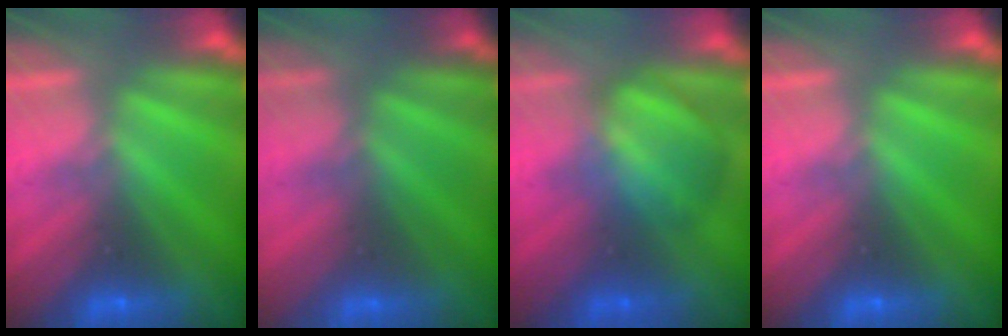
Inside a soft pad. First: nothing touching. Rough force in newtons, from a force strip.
{"total": 2.5}
{"total": 2.8}
{"total": 0.0}